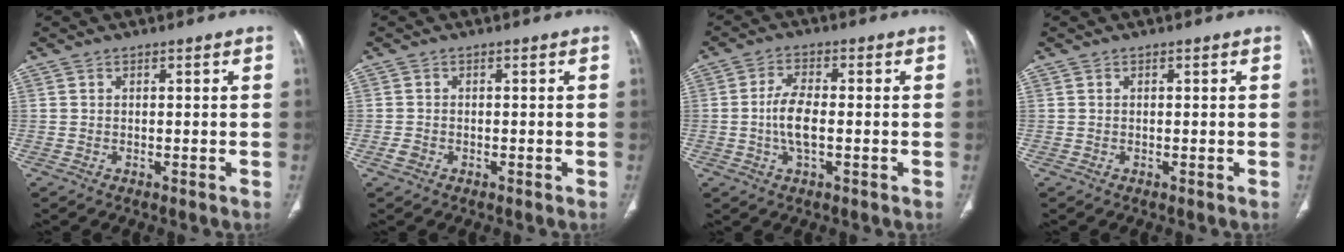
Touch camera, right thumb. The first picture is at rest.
{"total": 1.5, "force": [-0.7, 1.1, 0.7], "torque": [-0.017, 0.004, -0.012]}
{"total": 6.2, "force": [-0.8, 2.5, 5.6], "torque": [-0.120, 0.005, -0.018]}
{"total": 0.0}